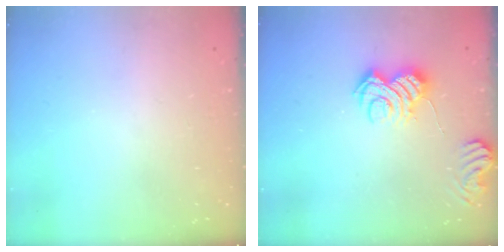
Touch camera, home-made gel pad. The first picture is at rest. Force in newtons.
{"total": 7.3, "press": 7.2, "slide": 0.6}